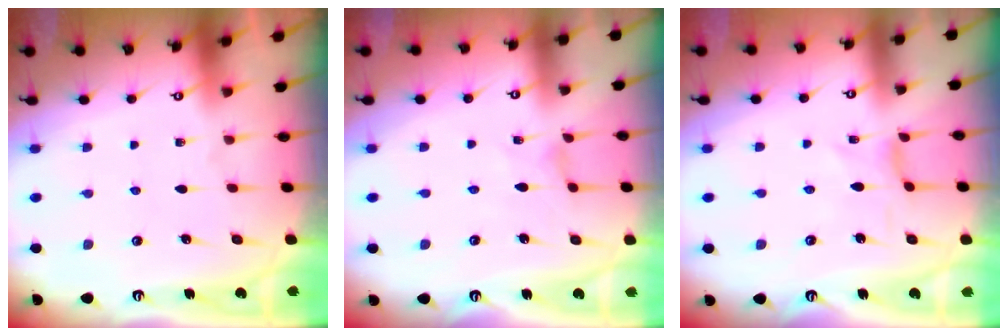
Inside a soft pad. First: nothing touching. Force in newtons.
{"total": 0.0}
{"total": 0.6, "press": 0.5, "slide": 0.3}